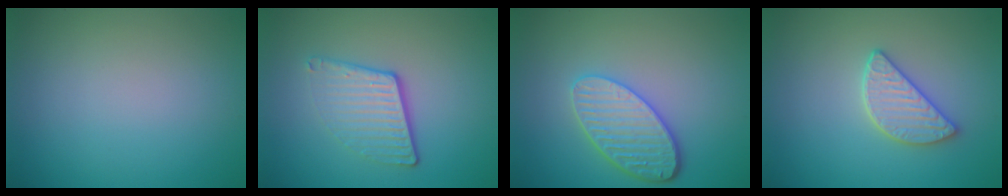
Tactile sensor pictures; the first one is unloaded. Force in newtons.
{"total": 4.0, "press": 2.8, "slide": 2.9}
{"total": 4.7, "press": 3.9, "slide": 2.6}
{"total": 2.9, "press": 2.8, "slide": 0.9}